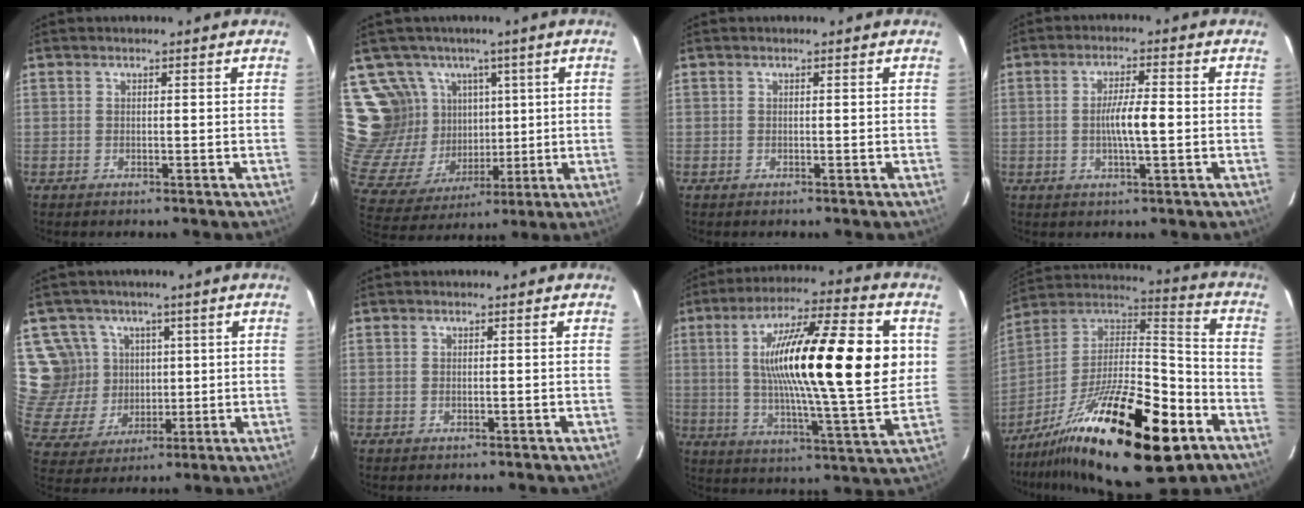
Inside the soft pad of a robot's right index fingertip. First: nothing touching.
{"total": 20.7, "force": [8.0, 17.0, 8.6], "torque": [-0.219, 0.061, 0.179]}
{"total": 0.0}
{"total": 5.3, "force": [-0.4, 0.6, 5.2], "torque": [-0.096, 0.002, -0.009]}
{"total": 12.8, "force": [4.8, 11.7, 2.2], "torque": [-0.080, 0.056, 0.113]}
{"total": 0.0}
{"total": 24.1, "force": [4.0, 2.7, 23.6], "torque": [-0.380, 0.011, 0.051]}
{"total": 27.1, "force": [-14.4, 6.4, 22.1], "torque": [-0.361, -0.003, -0.236]}